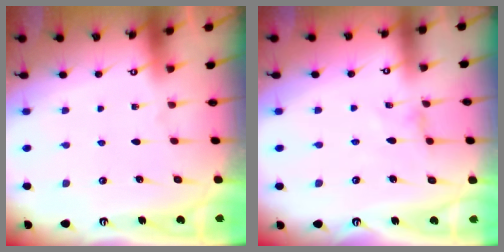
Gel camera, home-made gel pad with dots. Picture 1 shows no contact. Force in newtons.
{"total": 0.0}